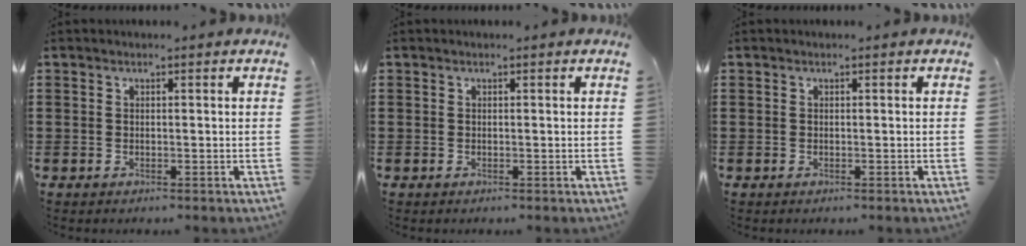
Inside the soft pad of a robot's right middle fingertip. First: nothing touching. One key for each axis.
{"total": 0.0}
{"total": 0.0}